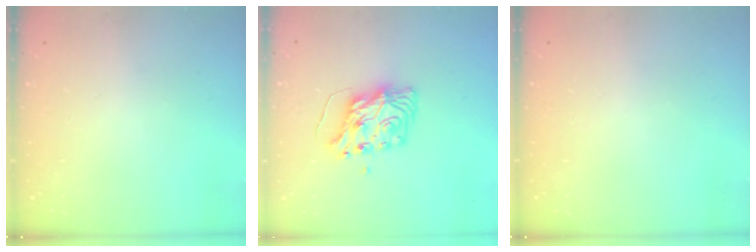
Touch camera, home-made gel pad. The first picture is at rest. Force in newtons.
{"total": 8.9, "press": 8.9, "slide": 0.3}
{"total": 0.0}